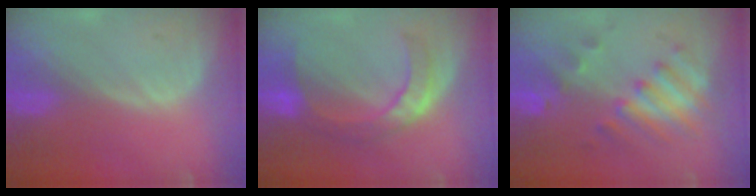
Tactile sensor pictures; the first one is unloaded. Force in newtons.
{"total": 7.3, "press": 7.1, "slide": 1.6}
{"total": 7.6, "press": 7.0, "slide": 3.0}